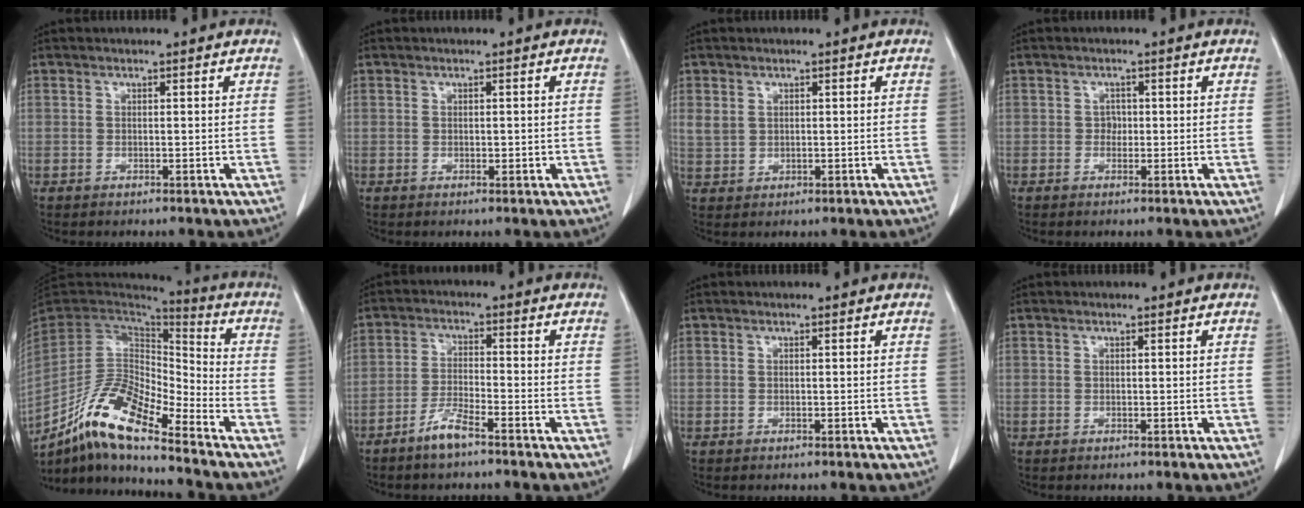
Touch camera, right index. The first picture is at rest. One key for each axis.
{"total": 0.9, "fx": -0.1, "fy": 0.6, "fz": 0.7, "tx": -0.009, "ty": 0.000, "tz": 0.000}
{"total": 2.8, "fx": 1.1, "fy": 2.3, "fz": 1.2, "tx": -0.027, "ty": 0.003, "tz": 0.029}
{"total": 1.3, "fx": 0.0, "fy": 1.1, "fz": 0.7, "tx": -0.008, "ty": 0.004, "tz": -0.002}
{"total": 13.8, "fx": -9.9, "fy": 3.0, "fz": 9.1, "tx": -0.175, "ty": 0.013, "tz": -0.182}
{"total": 4.6, "fx": -3.5, "fy": 0.4, "fz": 3.0, "tx": -0.066, "ty": -0.005, "tz": -0.071}
{"total": 0.0}
{"total": 0.0}